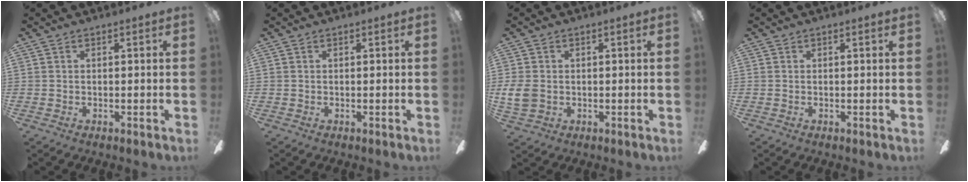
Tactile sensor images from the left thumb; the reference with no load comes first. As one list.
[{"total": 0.0}, {"total": 5.3, "force": [0.0, 4.1, 3.3], "torque": [-0.077, 0.004, 0.001]}, {"total": 0.0}]